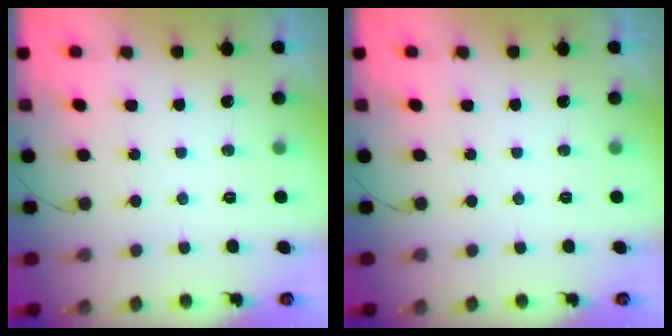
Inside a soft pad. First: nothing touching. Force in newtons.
{"total": 0.0}